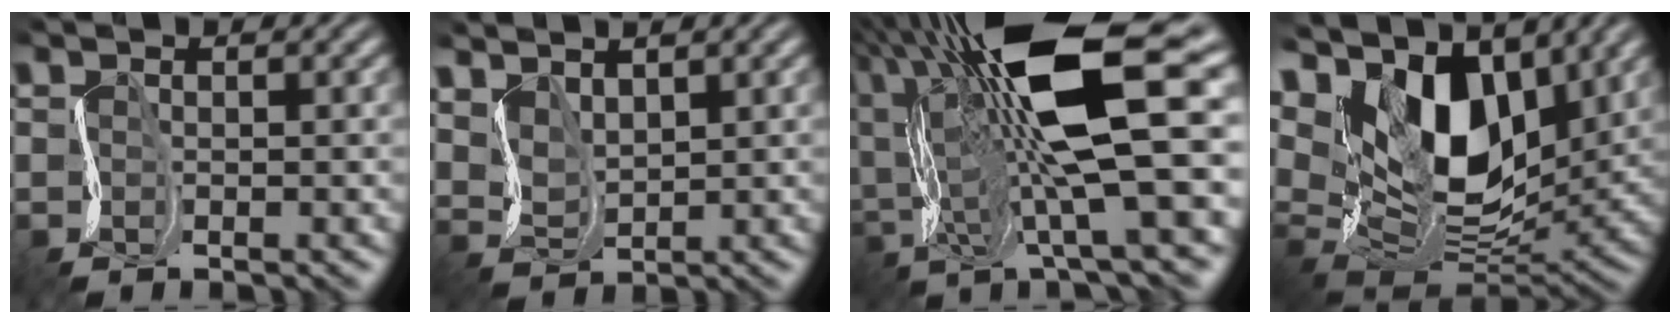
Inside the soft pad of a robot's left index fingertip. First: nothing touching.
{"total": 3.3, "force": [2.9, 1.4, 0.6], "torque": [-0.029, 0.003, 0.067]}
{"total": 14.4, "force": [3.5, 3.6, 13.4], "torque": [-0.241, 0.013, 0.064]}
{"total": 13.6, "force": [7.4, 7.3, 8.8], "torque": [-0.155, 0.015, 0.122]}